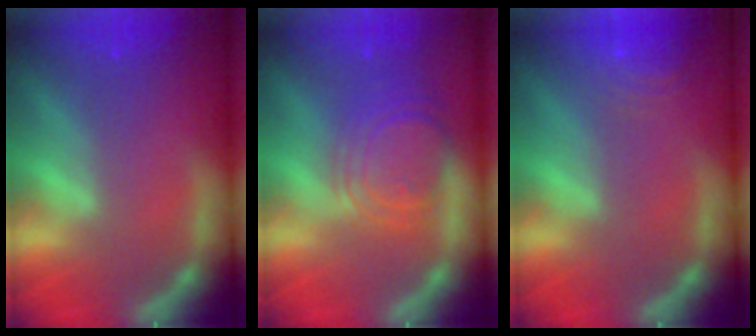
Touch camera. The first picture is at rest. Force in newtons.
{"total": 7.1}
{"total": 5.1}